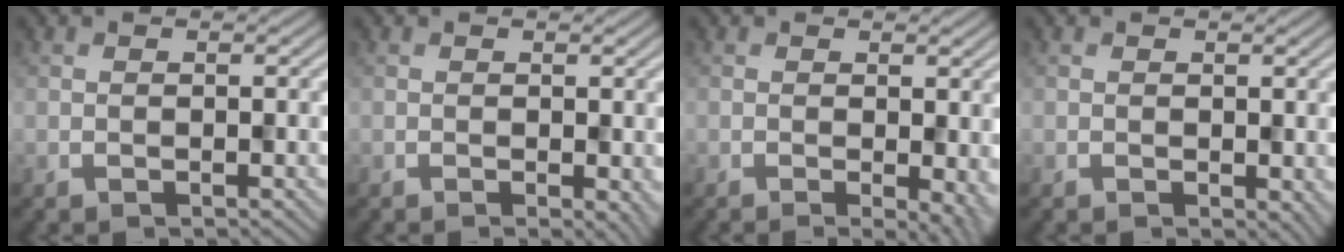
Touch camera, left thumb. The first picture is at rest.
{"total": 2.0, "force": [-0.6, 0.6, 1.8], "torque": [-0.027, -0.003, 0.000]}
{"total": 3.8, "force": [-1.2, 1.1, 3.4], "torque": [-0.045, -0.009, -0.001]}
{"total": 1.8, "force": [-0.5, 0.8, 1.5], "torque": [-0.020, -0.004, 0.002]}